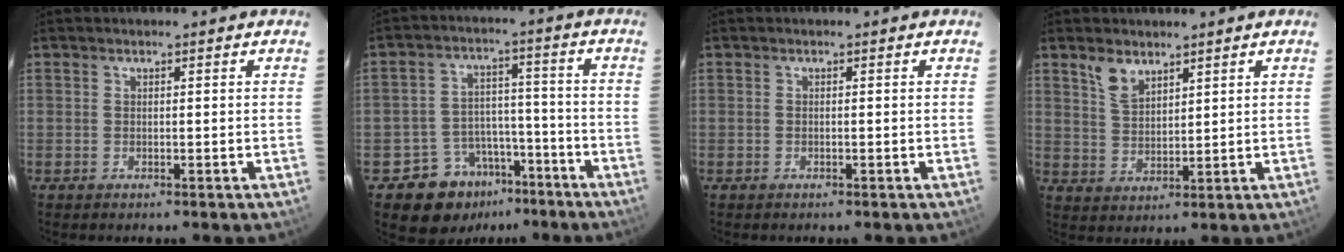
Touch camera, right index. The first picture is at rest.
{"total": 9.9, "force": [-6.4, 7.3, 2.0], "torque": [-0.045, 0.036, -0.086]}
{"total": 0.0}
{"total": 5.3, "force": [3.8, 2.5, 2.8], "torque": [-0.051, 0.003, 0.078]}